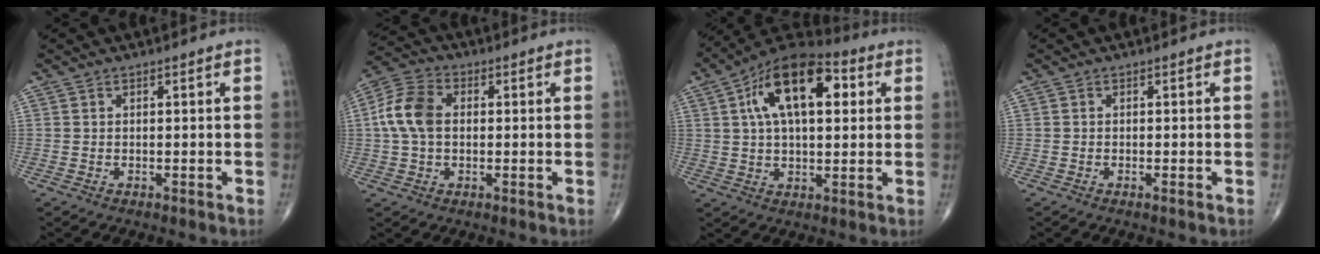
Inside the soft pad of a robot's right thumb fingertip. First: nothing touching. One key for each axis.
{"total": 9.0, "fx": 0.6, "fy": 6.1, "fz": 6.6, "tx": -0.138, "ty": 0.024, "tz": 0.006}
{"total": 17.9, "fx": 5.1, "fy": 9.0, "fz": 14.6, "tx": -0.221, "ty": 0.017, "tz": 0.075}
{"total": 0.7, "fx": -0.2, "fy": 0.0, "fz": 0.6, "tx": -0.014, "ty": -0.001, "tz": -0.003}